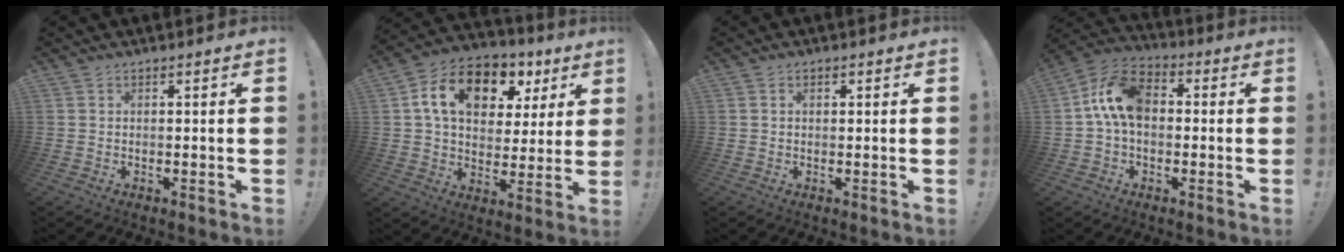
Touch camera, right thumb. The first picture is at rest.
{"total": 16.8, "force": [6.9, 10.8, 10.8], "torque": [-0.176, -0.016, 0.123]}
{"total": 0.8, "force": [0.4, 0.5, 0.5], "torque": [-0.004, 0.001, 0.005]}
{"total": 12.7, "force": [1.2, 8.4, 9.5], "torque": [-0.175, 0.018, 0.024]}